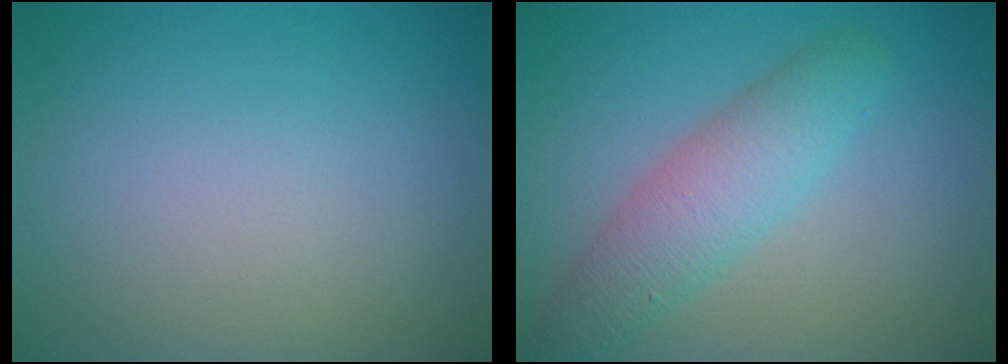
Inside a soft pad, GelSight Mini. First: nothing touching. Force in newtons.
{"total": 4.3, "press": 4.3, "slide": 0.2}